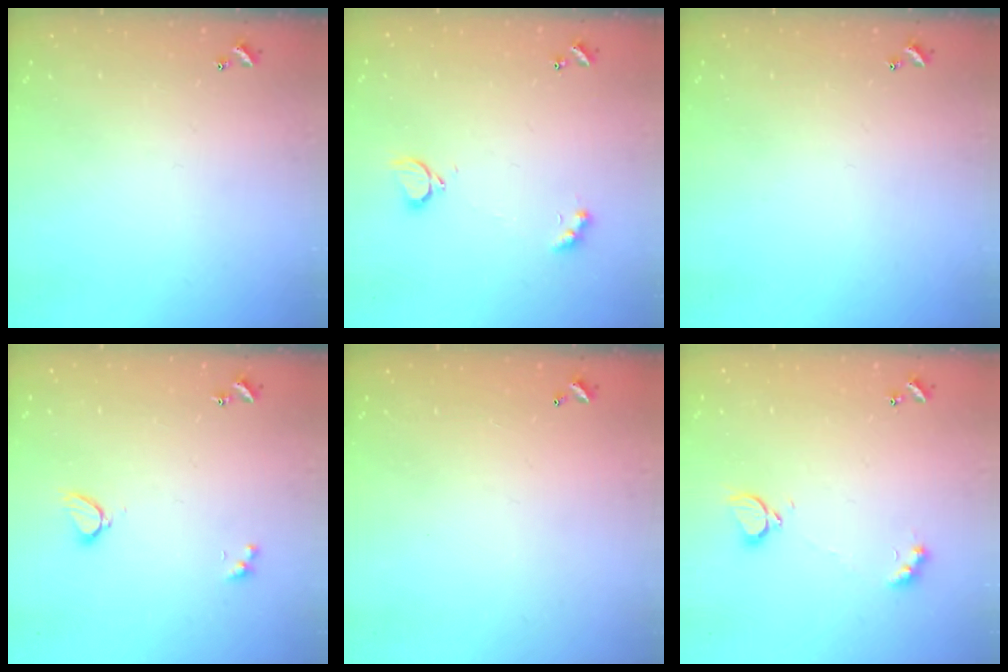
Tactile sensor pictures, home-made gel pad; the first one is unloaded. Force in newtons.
{"total": 2.9, "press": 2.9, "slide": 0.6}
{"total": 0.0}
{"total": 2.2, "press": 2.2, "slide": 0.3}
{"total": 2.8, "press": 2.8, "slide": 0.1}
{"total": 2.5, "press": 2.4, "slide": 0.5}